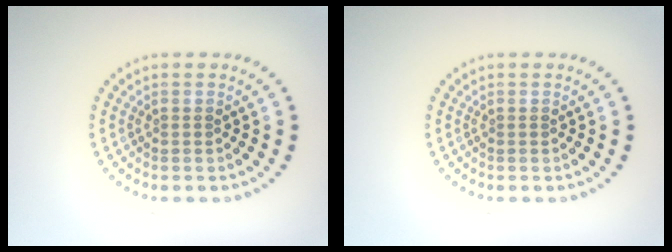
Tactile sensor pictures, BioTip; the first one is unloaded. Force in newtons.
{"total": 0.0}